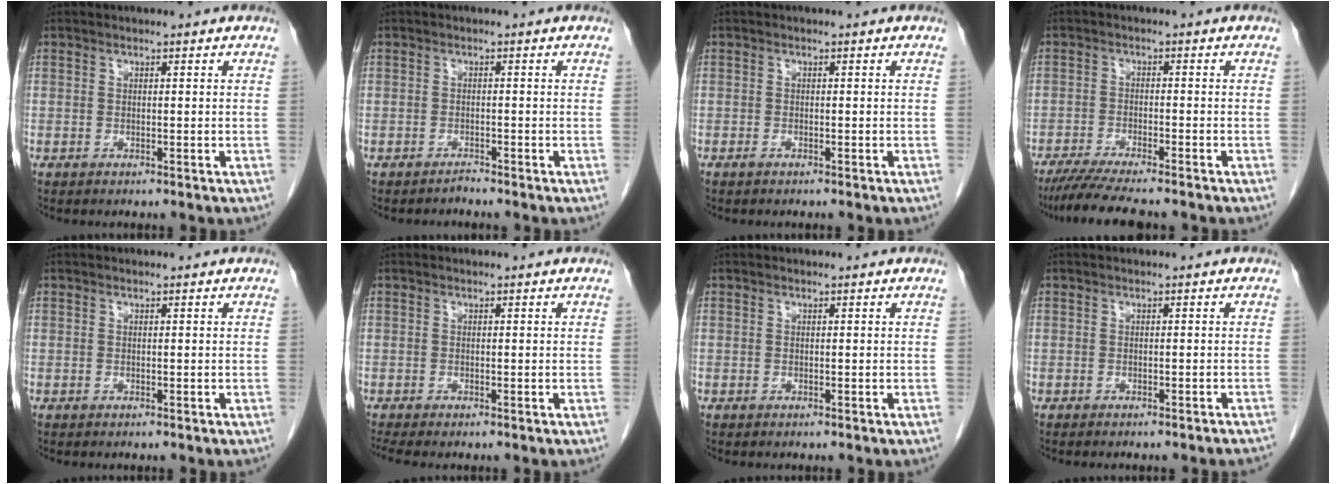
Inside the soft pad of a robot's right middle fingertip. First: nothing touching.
{"total": 0.9, "force": [-0.8, 0.0, -0.2], "torque": [0.008, -0.003, -0.014]}
{"total": 0.5, "force": [-0.4, 0.0, 0.3], "torque": [-0.010, 0.000, -0.008]}
{"total": 9.2, "force": [-7.8, 0.5, 4.7], "torque": [-0.072, -0.021, -0.124]}
{"total": 0.0}
{"total": 1.1, "force": [-1.0, -0.2, 0.5], "torque": [-0.016, -0.005, -0.021]}
{"total": 0.0}
{"total": 5.0, "force": [-4.7, 0.1, 1.8], "torque": [-0.019, -0.011, -0.053]}